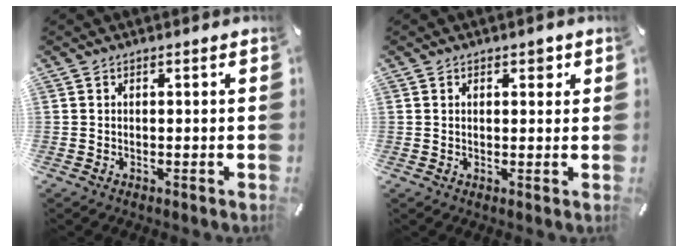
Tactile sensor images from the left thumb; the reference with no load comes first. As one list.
[{"total": 2.3, "force": [0.8, 1.4, 1.6], "torque": [-0.011, -0.002, 0.007]}]